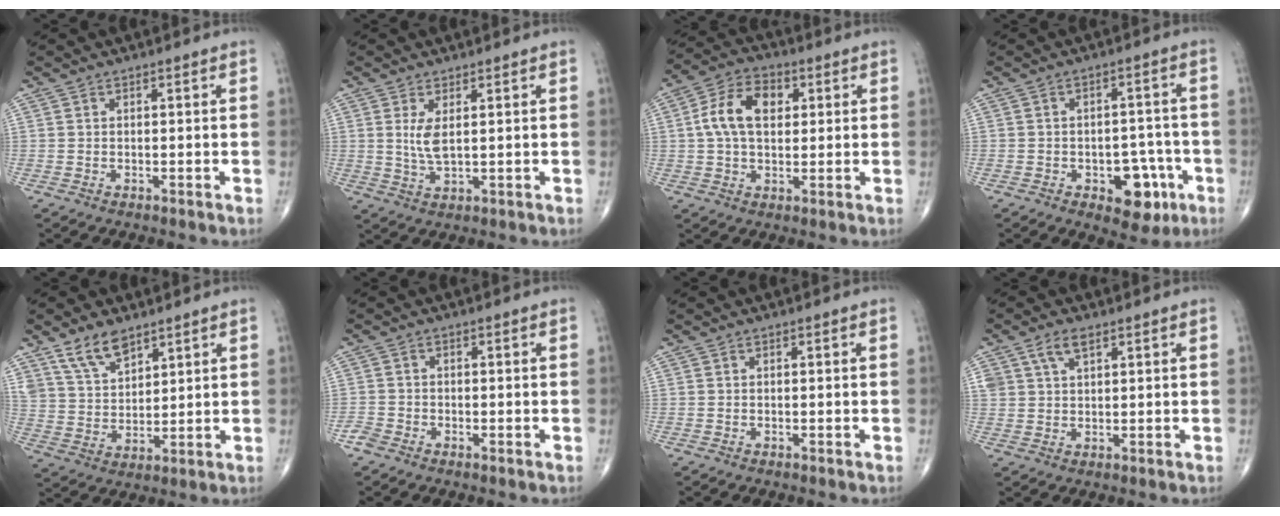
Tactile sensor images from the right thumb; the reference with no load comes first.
{"total": 4.0, "force": [1.0, 1.4, 3.6], "torque": [-0.075, -0.013, 0.028]}
{"total": 10.3, "force": [1.9, 6.6, 7.7], "torque": [-0.133, 0.017, 0.029]}
{"total": 9.1, "force": [-3.9, 5.4, 6.2], "torque": [-0.039, 0.029, -0.046]}
{"total": 8.5, "force": [6.0, 4.2, 4.2], "torque": [-0.061, -0.032, 0.123]}
{"total": 1.7, "force": [-1.3, 0.9, 0.5], "torque": [-0.008, 0.000, -0.032]}
{"total": 0.0}
{"total": 4.4, "force": [2.4, 2.3, 2.9], "torque": [-0.051, -0.002, 0.050]}